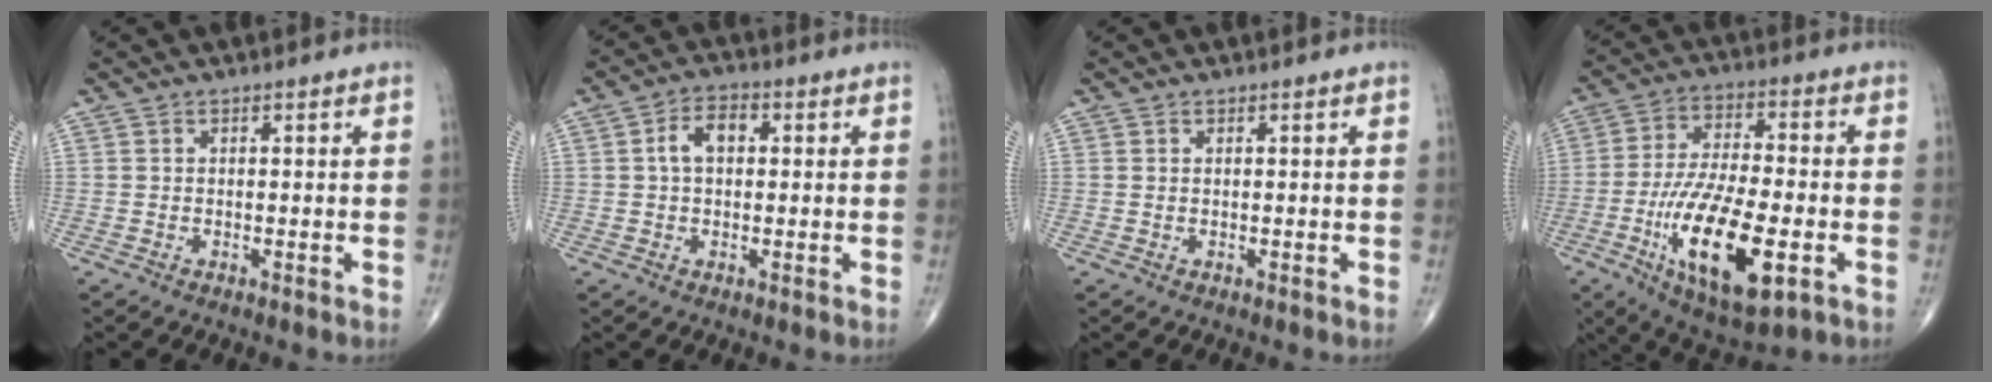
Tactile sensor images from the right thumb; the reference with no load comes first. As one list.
[{"total": 5.2, "force": [0.8, 3.2, 4.0], "torque": [-0.068, 0.017, 0.009]}, {"total": 0.0}, {"total": 19.5, "force": [-6.2, 7.0, 17.1], "torque": [-0.313, 0.005, -0.097]}]